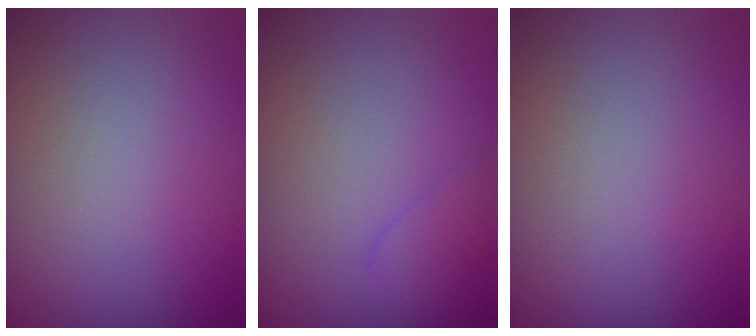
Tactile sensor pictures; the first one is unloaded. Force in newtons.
{"total": 1.3, "press": 1.3, "slide": 0.0}
{"total": 0.0}